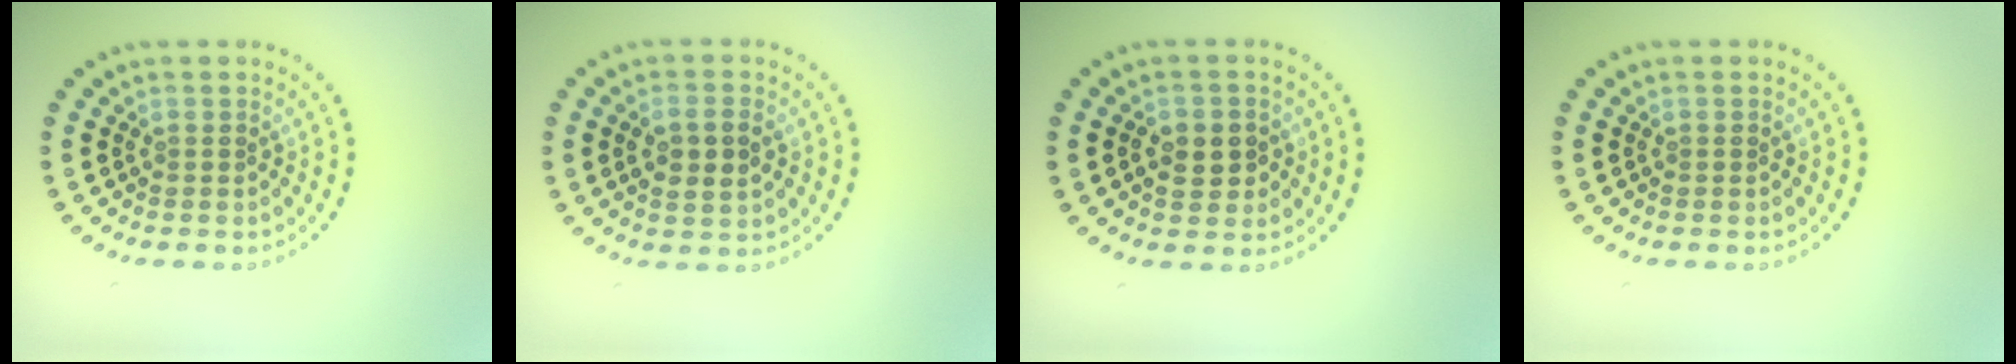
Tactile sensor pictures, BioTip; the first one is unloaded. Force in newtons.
{"total": 3.0, "press": 2.9, "slide": 0.6}
{"total": 2.8, "press": 2.7, "slide": 0.5}
{"total": 0.0}